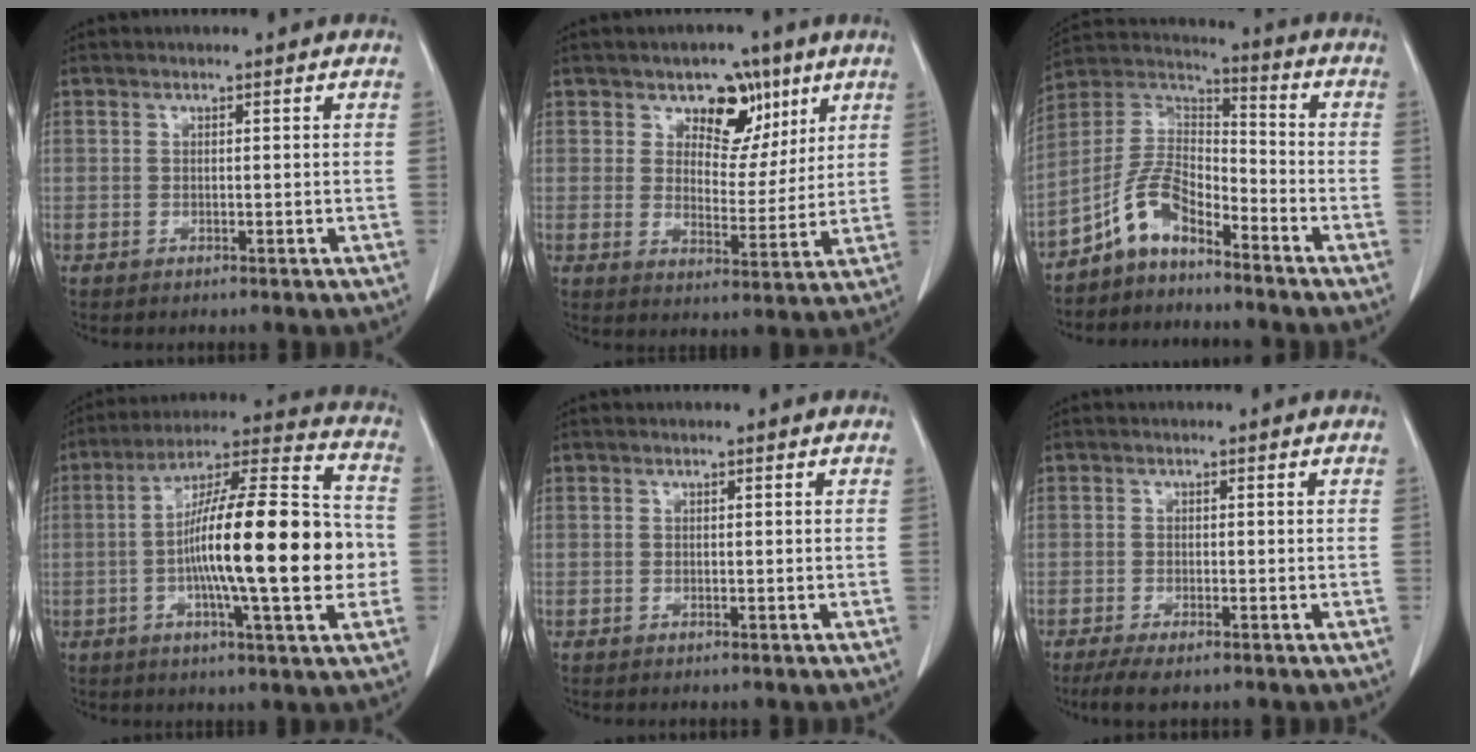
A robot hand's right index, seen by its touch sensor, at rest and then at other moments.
{"total": 7.9, "force": [4.6, 5.3, 3.7], "torque": [-0.042, 0.005, 0.072]}
{"total": 8.7, "force": [-6.1, 3.8, 4.8], "torque": [-0.106, 0.030, -0.124]}
{"total": 21.0, "force": [-2.4, 2.6, 20.7], "torque": [-0.339, 0.014, -0.042]}
{"total": 0.0}
{"total": 3.7, "force": [-2.5, 0.9, 2.5], "torque": [-0.047, -0.008, -0.040]}